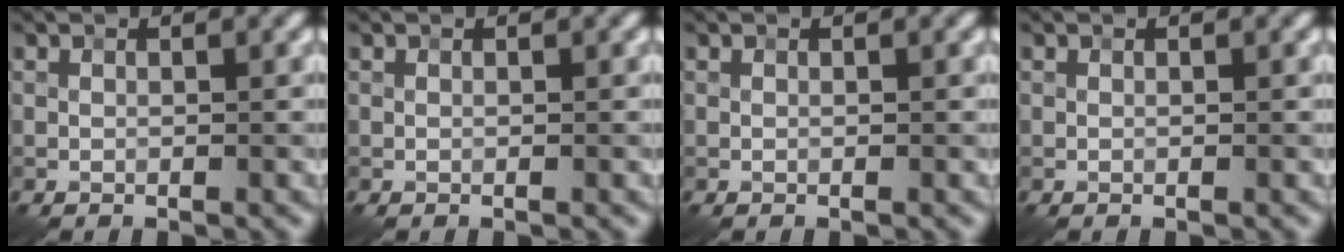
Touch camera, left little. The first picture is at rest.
{"total": 0.0}
{"total": 0.0}
{"total": 0.0}